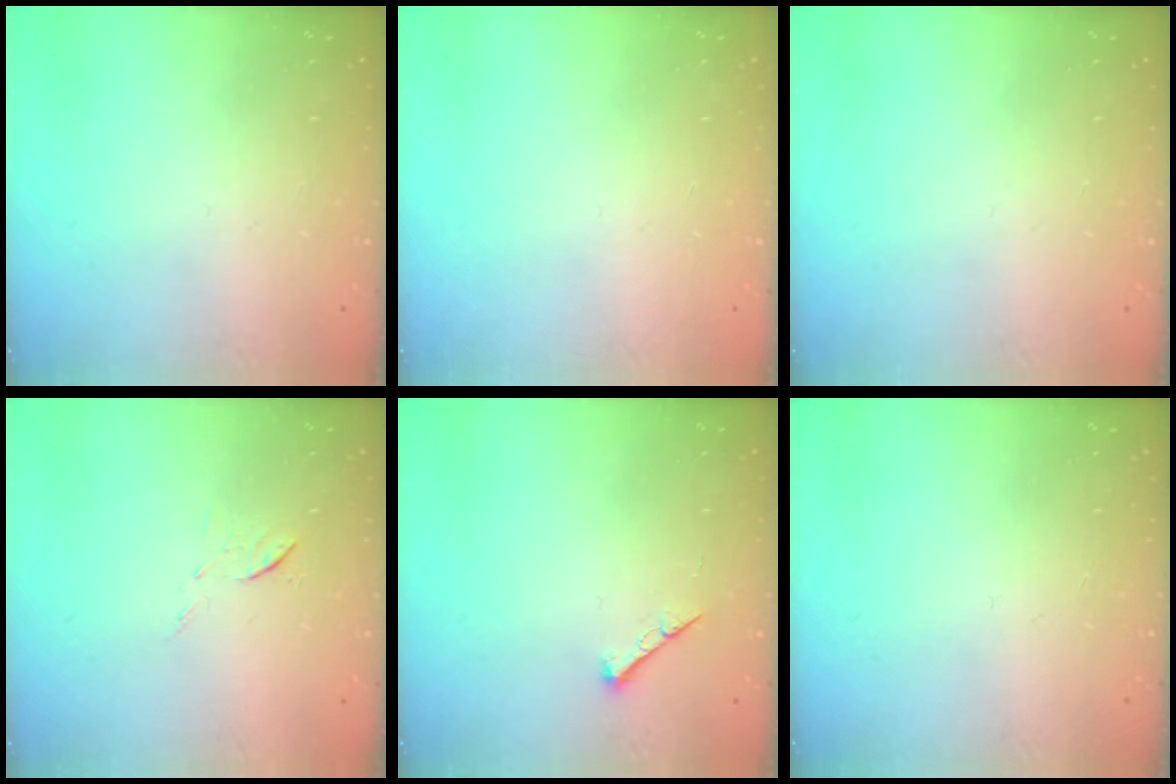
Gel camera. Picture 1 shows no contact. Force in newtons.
{"total": 0.0}
{"total": 0.0}
{"total": 5.3, "press": 5.3, "slide": 0.6}
{"total": 4.3, "press": 4.3, "slide": 0.5}
{"total": 0.0}